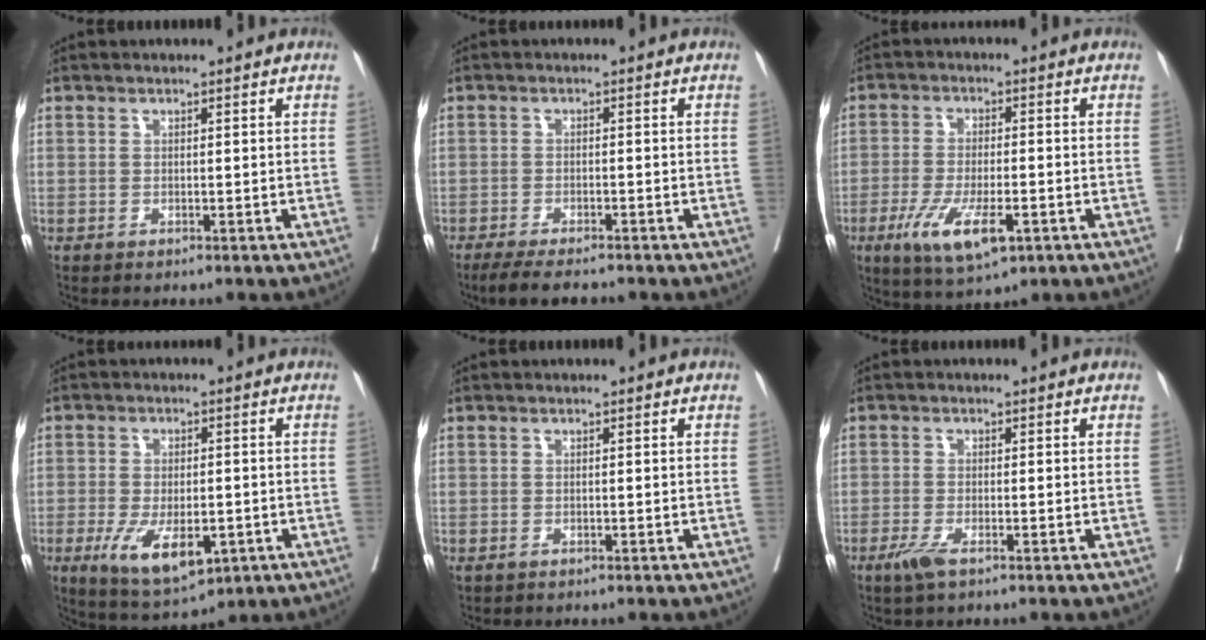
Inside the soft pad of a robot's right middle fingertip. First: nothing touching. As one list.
[{"total": 5.9, "force": [-5.0, 1.1, 2.9], "torque": [-0.043, -0.011, -0.081]}, {"total": 9.2, "force": [-4.0, 2.5, 7.9], "torque": [-0.153, -0.021, -0.062]}, {"total": 9.3, "force": [-3.3, 3.7, 7.9], "torque": [-0.142, -0.018, -0.040]}, {"total": 0.0}, {"total": 2.5, "force": [-1.5, 0.4, 2.0], "torque": [-0.042, -0.005, -0.031]}]